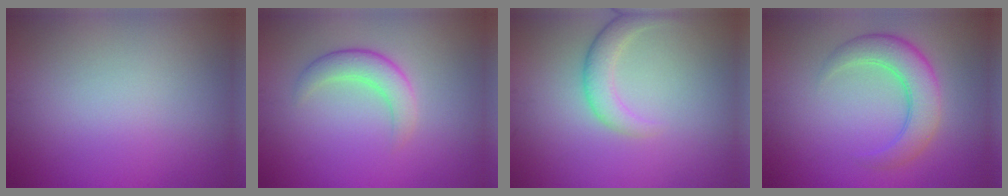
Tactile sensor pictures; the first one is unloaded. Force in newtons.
{"total": 2.9, "press": 2.9, "slide": 0.2}
{"total": 2.7, "press": 2.7, "slide": 0.2}
{"total": 4.7, "press": 4.7, "slide": 0.3}